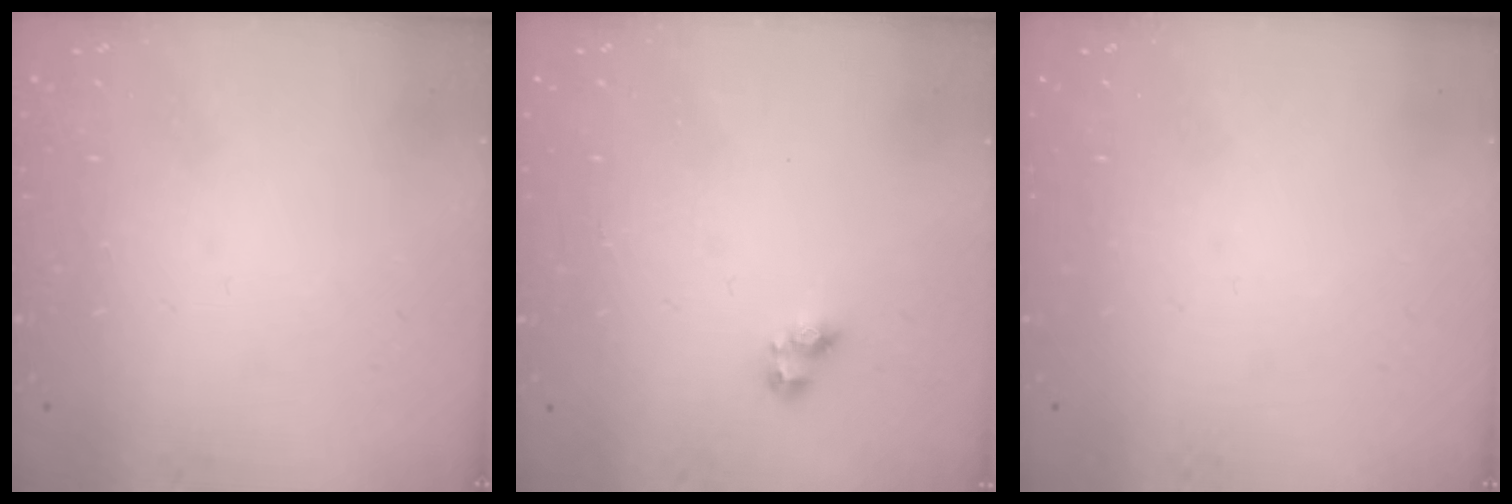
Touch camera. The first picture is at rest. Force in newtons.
{"total": 2.7, "press": 2.7, "slide": 0.3}
{"total": 0.0}